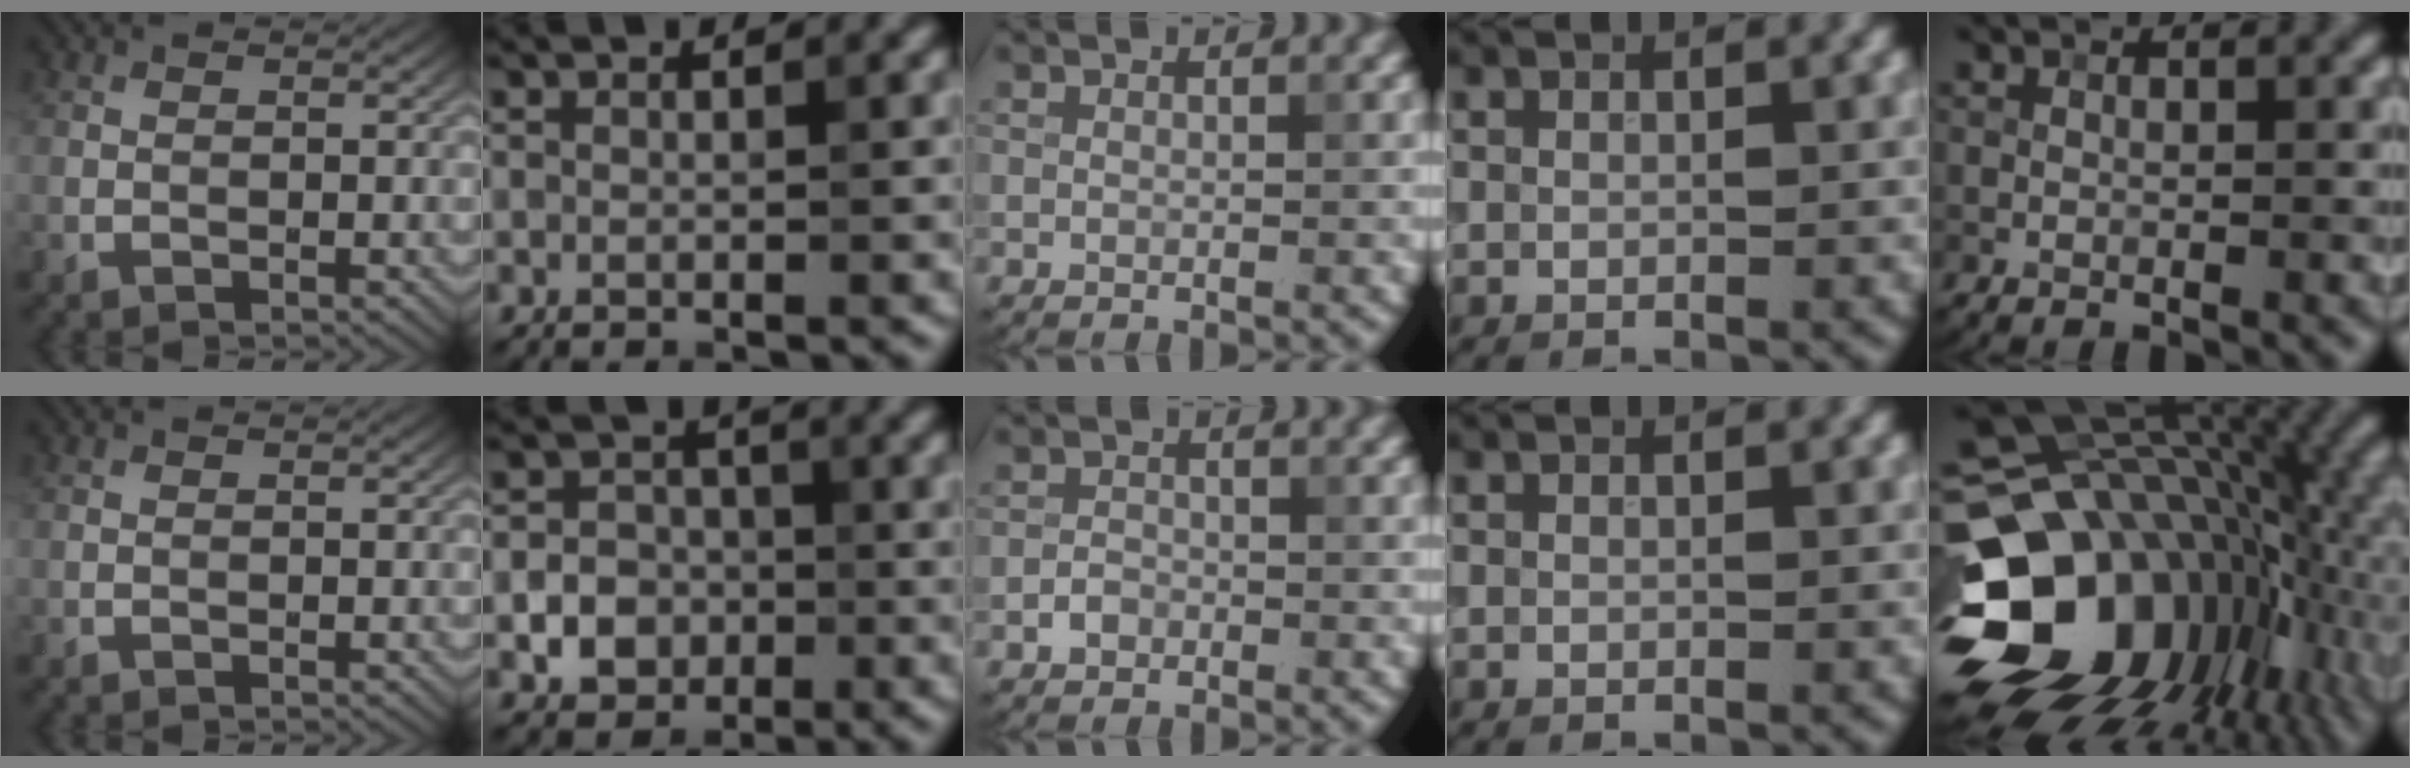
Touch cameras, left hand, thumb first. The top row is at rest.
{"index": {"total": 3.6, "force": [-1.1, 3.1, 1.6], "torque": [-0.011, 0.000, -0.023]}, "middle": {"total": 1.3, "force": [-0.7, 1.0, 0.5], "torque": [-0.005, 0.002, -0.014]}, "little": {"total": 19.1, "force": [-2.8, 14.2, 12.4], "torque": [-0.239, -0.019, -0.028]}}